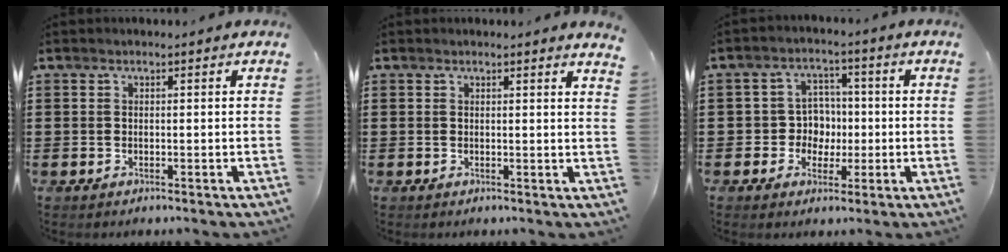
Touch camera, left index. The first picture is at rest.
{"total": 1.0, "force": [0.9, -0.2, 0.4], "torque": [-0.011, -0.002, 0.018]}
{"total": 5.5, "force": [-0.4, 5.2, 1.5], "torque": [-0.050, 0.017, -0.008]}